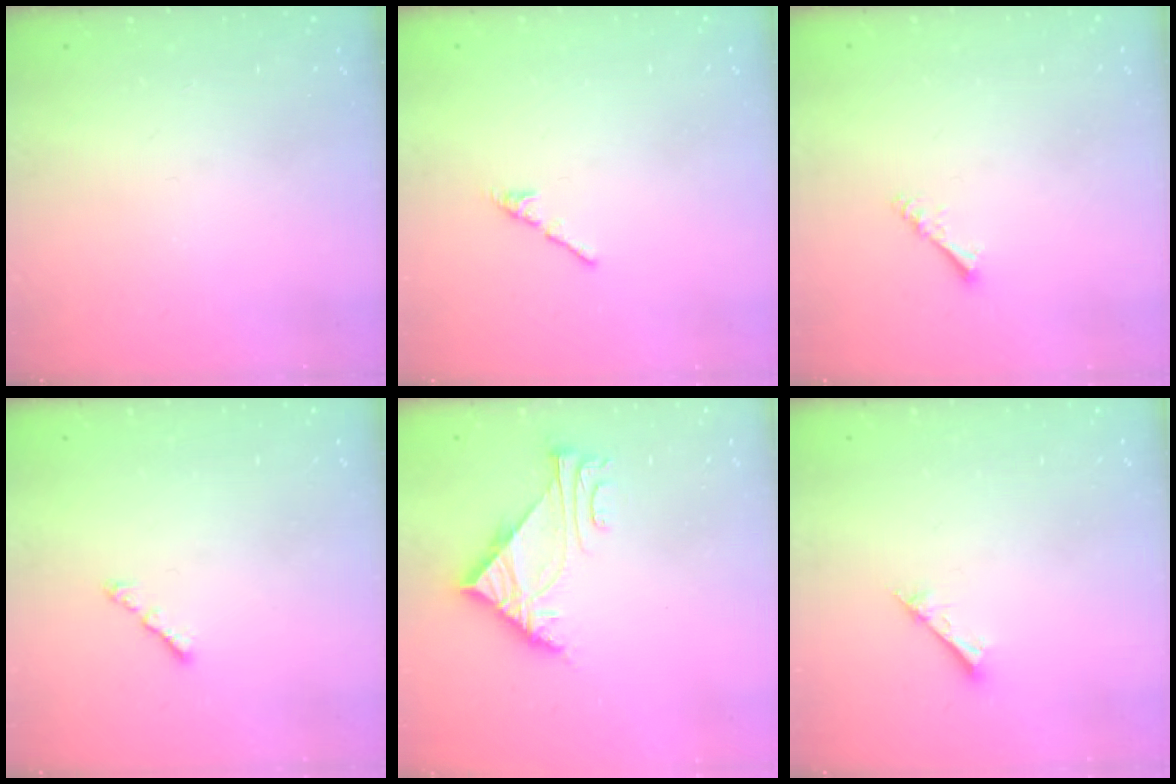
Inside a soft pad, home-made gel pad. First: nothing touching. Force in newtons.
{"total": 2.7, "press": 2.6, "slide": 0.8}
{"total": 1.4, "press": 1.3, "slide": 0.3}
{"total": 1.6, "press": 1.5, "slide": 0.5}
{"total": 7.0, "press": 7.0, "slide": 0.4}
{"total": 1.2, "press": 1.2, "slide": 0.1}